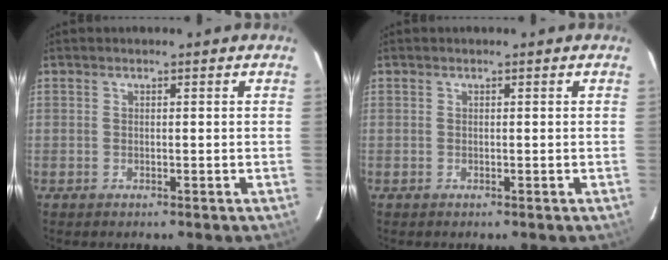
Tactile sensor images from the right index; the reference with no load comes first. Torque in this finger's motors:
{"motor_torque": [0.01, -0.01, 0.03, 0.00]}